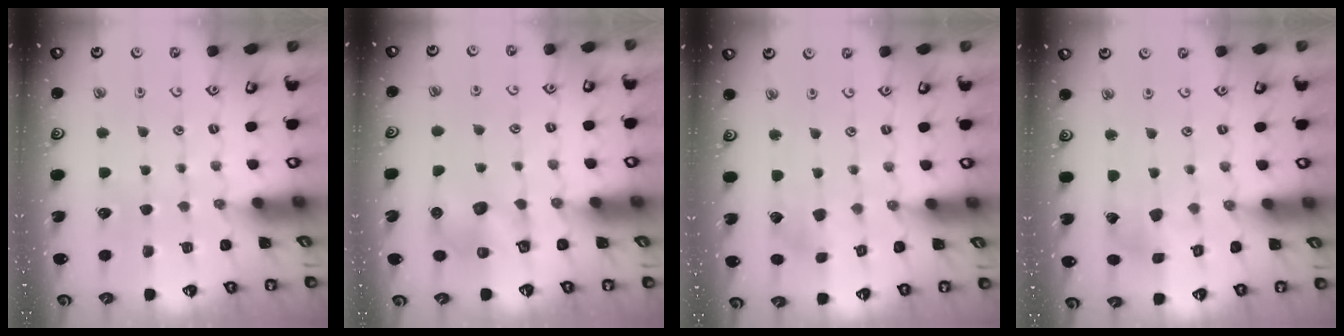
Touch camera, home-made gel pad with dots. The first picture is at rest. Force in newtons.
{"total": 6.2, "press": 6.2, "slide": 0.2}
{"total": 2.8, "press": 2.8, "slide": 0.2}
{"total": 2.8, "press": 2.8, "slide": 0.5}